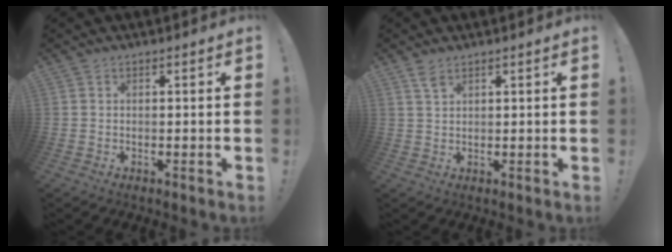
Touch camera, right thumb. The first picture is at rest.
{"total": 3.0, "force": [2.0, 1.1, 2.0], "torque": [-0.041, -0.005, 0.036]}